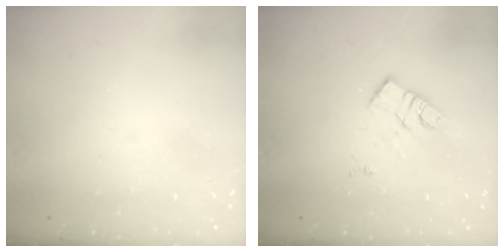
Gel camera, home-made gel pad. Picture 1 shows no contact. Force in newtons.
{"total": 10.7, "press": 10.7, "slide": 0.7}